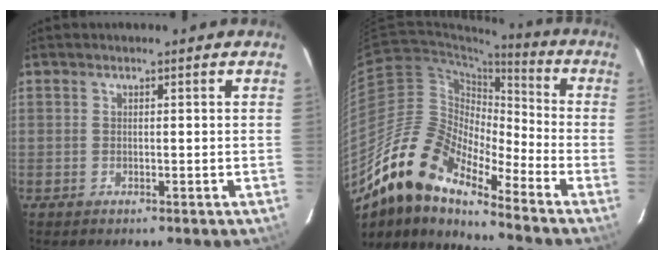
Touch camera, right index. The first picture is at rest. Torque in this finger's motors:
{"motor_torque": [0.93, -1.04, 0.27, -0.07]}